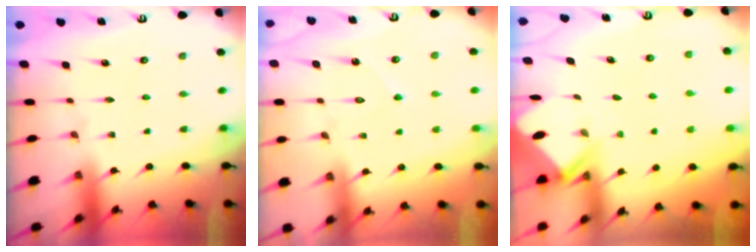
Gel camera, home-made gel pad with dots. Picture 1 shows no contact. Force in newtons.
{"total": 6.5, "press": 6.5, "slide": 0.6}
{"total": 2.4, "press": 2.4, "slide": 0.2}